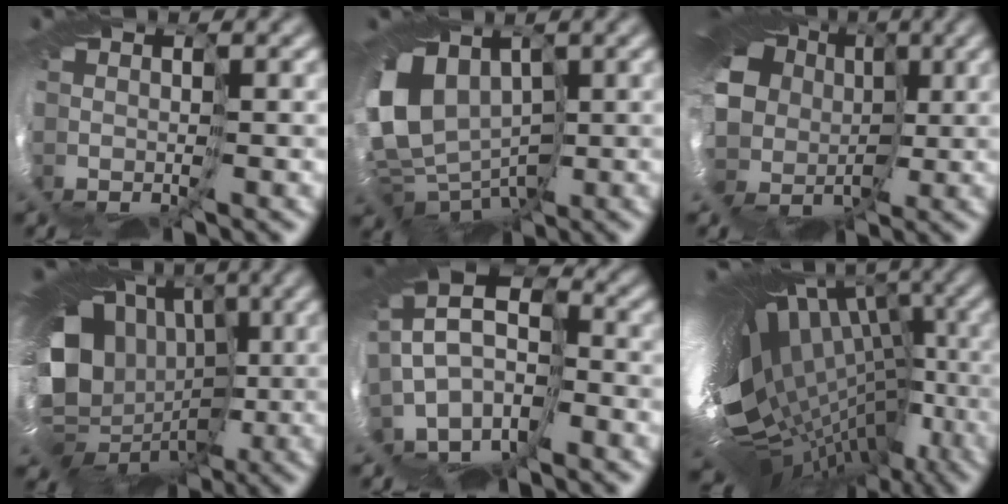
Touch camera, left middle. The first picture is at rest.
{"total": 9.4, "force": [0.9, 7.6, 5.5], "torque": [-0.126, -0.014, 0.026]}
{"total": 13.5, "force": [0.8, 11.3, 7.3], "torque": [-0.160, -0.019, 0.017]}
{"total": 15.7, "force": [0.8, 13.3, 8.2], "torque": [-0.166, -0.005, 0.022]}
{"total": 9.3, "force": [-1.9, 6.6, 6.2], "torque": [-0.130, 0.007, -0.025]}
{"total": 16.7, "force": [-1.4, 9.3, 13.8], "torque": [-0.228, 0.018, 0.018]}